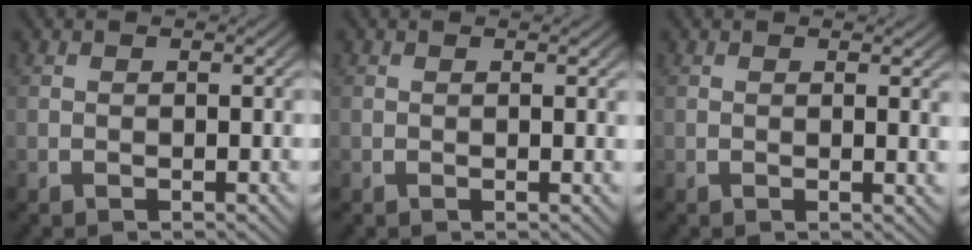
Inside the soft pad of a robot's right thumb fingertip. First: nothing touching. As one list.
[{"total": 0.5, "force": [0.3, -0.1, 0.4], "torque": [-0.007, -0.001, 0.005]}, {"total": 1.1, "force": [0.6, 0.0, 0.9], "torque": [-0.012, -0.005, 0.008]}]